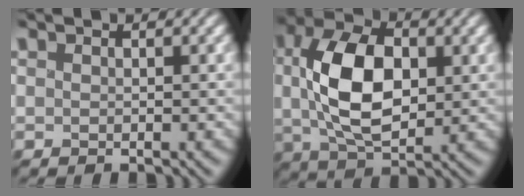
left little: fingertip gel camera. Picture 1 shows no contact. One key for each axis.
{"total": 9.4, "fx": 0.7, "fy": 5.5, "fz": 7.7, "tx": -0.154, "ty": 0.003, "tz": 0.006}